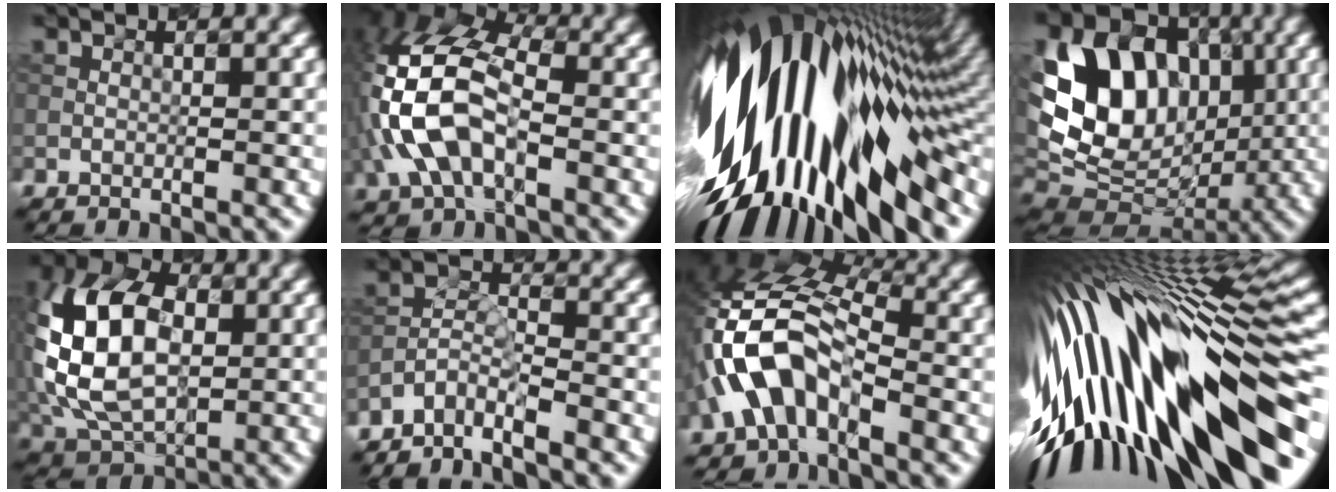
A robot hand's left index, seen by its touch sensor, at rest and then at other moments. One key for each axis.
{"total": 10.4, "fx": -0.8, "fy": 5.8, "fz": 8.5, "tx": -0.203, "ty": 0.020, "tz": -0.030}
{"total": 17.5, "fx": -0.4, "fy": 9.0, "fz": 15.0, "tx": -0.255, "ty": 0.002, "tz": -0.016}
{"total": 13.2, "fx": 2.9, "fy": 9.8, "fz": 8.3, "tx": -0.148, "ty": 0.005, "tz": 0.047}
{"total": 12.9, "fx": 1.0, "fy": 8.5, "fz": 9.6, "tx": -0.216, "ty": 0.014, "tz": 0.008}
{"total": 3.5, "fx": -3.2, "fy": 0.9, "fz": 1.2, "tx": -0.022, "ty": 0.001, "tz": -0.072}
{"total": 8.4, "fx": -2.7, "fy": 4.5, "fz": 6.5, "tx": -0.139, "ty": 0.019, "tz": -0.061}
{"total": 17.9, "fx": -2.5, "fy": 5.8, "fz": 16.8, "tx": -0.284, "ty": 0.007, "tz": -0.042}